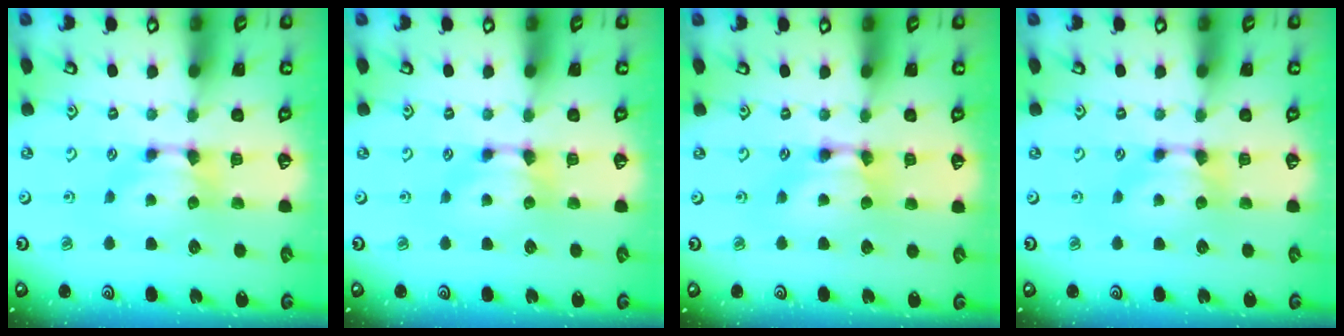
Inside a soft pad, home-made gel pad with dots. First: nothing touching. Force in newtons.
{"total": 0.0}
{"total": 2.1, "press": 2.1, "slide": 0.0}
{"total": 0.0}